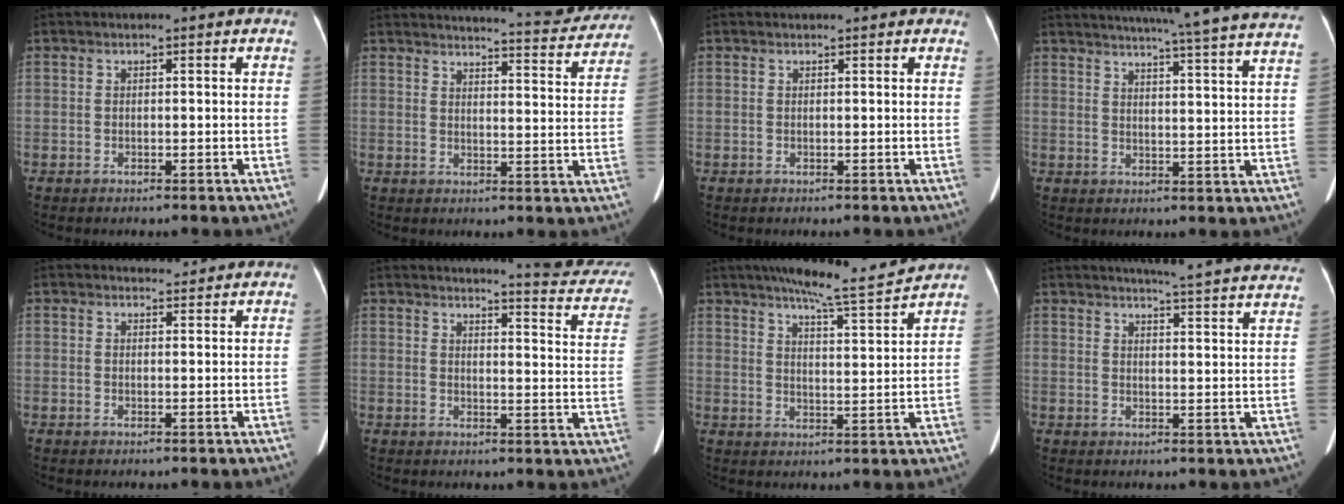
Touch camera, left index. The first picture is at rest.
{"total": 14.4, "force": [13.9, 1.3, 3.8], "torque": [-0.043, -0.043, 0.151]}
{"total": 2.1, "force": [1.8, 0.9, 0.6], "torque": [-0.007, 0.020, 0.012]}
{"total": 26.5, "force": [24.1, -1.0, 11.0], "torque": [-0.169, -0.064, 0.284]}
{"total": 3.1, "force": [3.0, 0.8, 0.2], "torque": [-0.007, 0.004, 0.034]}
{"total": 14.6, "force": [14.2, 0.6, 3.4], "torque": [-0.029, -0.091, 0.138]}
{"total": 11.1, "force": [10.1, -0.5, 4.6], "torque": [-0.074, -0.003, 0.145]}
{"total": 24.7, "force": [23.2, 0.8, 8.3], "torque": [-0.113, -0.071, 0.259]}